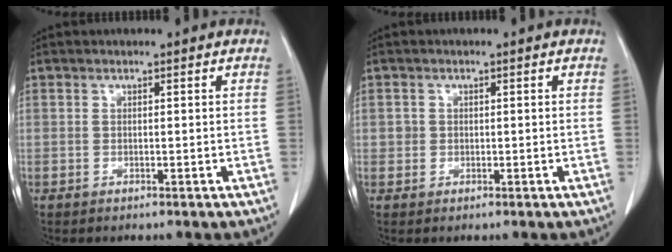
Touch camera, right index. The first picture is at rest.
{"total": 1.1, "force": [0.1, 1.1, 0.2], "torque": [0.002, 0.004, 0.003]}